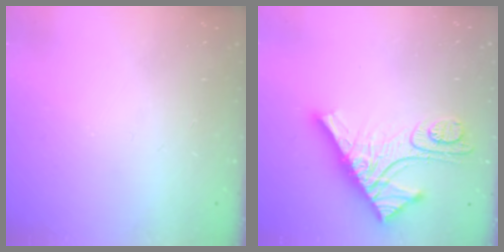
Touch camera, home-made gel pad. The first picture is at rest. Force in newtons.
{"total": 13.4, "press": 13.4, "slide": 1.1}